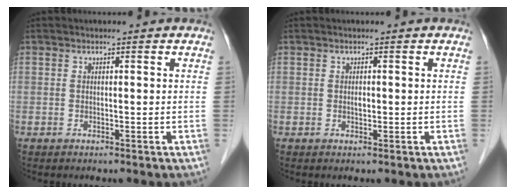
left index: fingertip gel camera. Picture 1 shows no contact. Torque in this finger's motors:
{"motor_torque": [0.19, -0.03, 0.03, 0.02]}